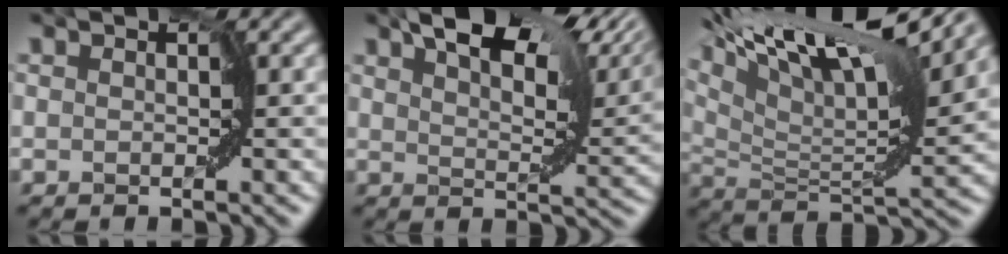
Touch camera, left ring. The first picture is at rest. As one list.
[{"total": 10.8, "force": [7.2, 3.7, 7.2], "torque": [-0.118, 0.015, 0.122]}, {"total": 13.4, "force": [9.5, 2.8, 9.1], "torque": [-0.172, 0.006, 0.176]}]